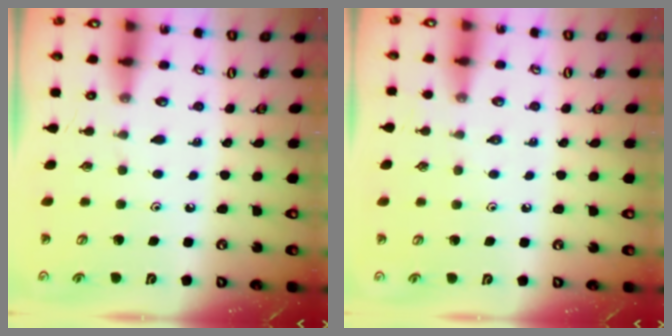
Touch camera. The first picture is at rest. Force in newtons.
{"total": 0.6, "press": 0.6, "slide": 0.2}